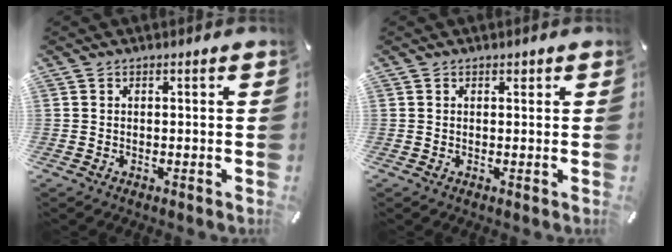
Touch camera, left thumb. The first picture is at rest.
{"total": 0.7, "force": [0.3, 0.6, 0.2], "torque": [0.005, -0.001, 0.005]}